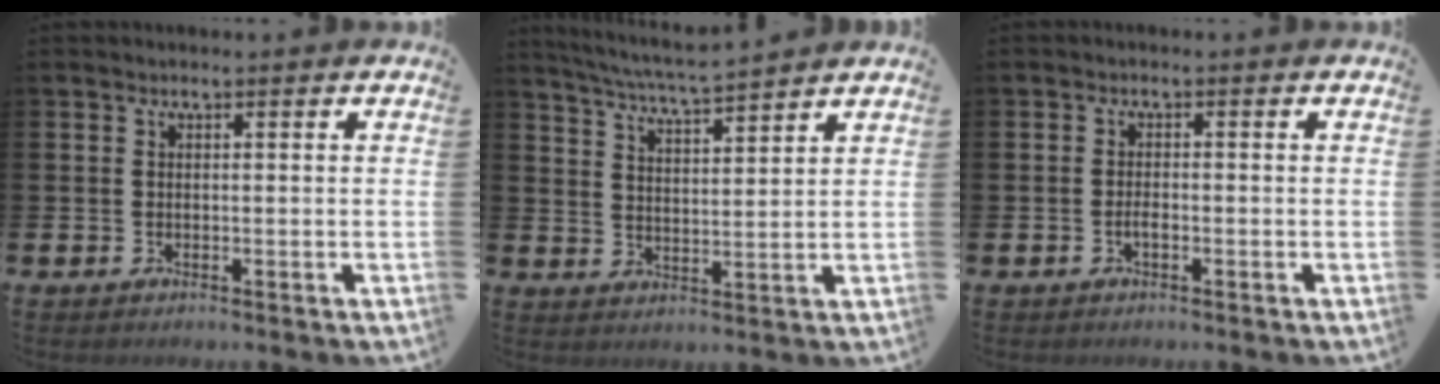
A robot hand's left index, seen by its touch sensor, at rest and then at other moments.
{"total": 5.6, "force": [5.4, -0.4, 1.2], "torque": [-0.041, -0.033, 0.094]}
{"total": 1.2, "force": [-0.6, 0.4, 0.9], "torque": [-0.026, 0.002, -0.009]}